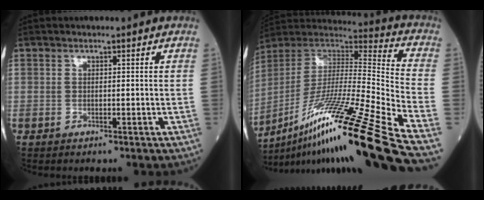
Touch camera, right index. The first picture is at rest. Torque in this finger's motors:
{"motor_torque": [0.55, -0.47, 0.82, 0.21]}